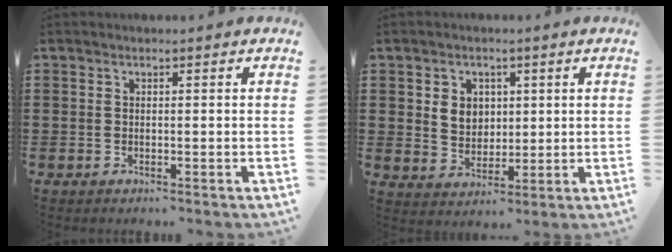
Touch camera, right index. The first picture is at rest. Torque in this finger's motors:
{"motor_torque": [0.41, -0.25, 0.22, 0.05]}